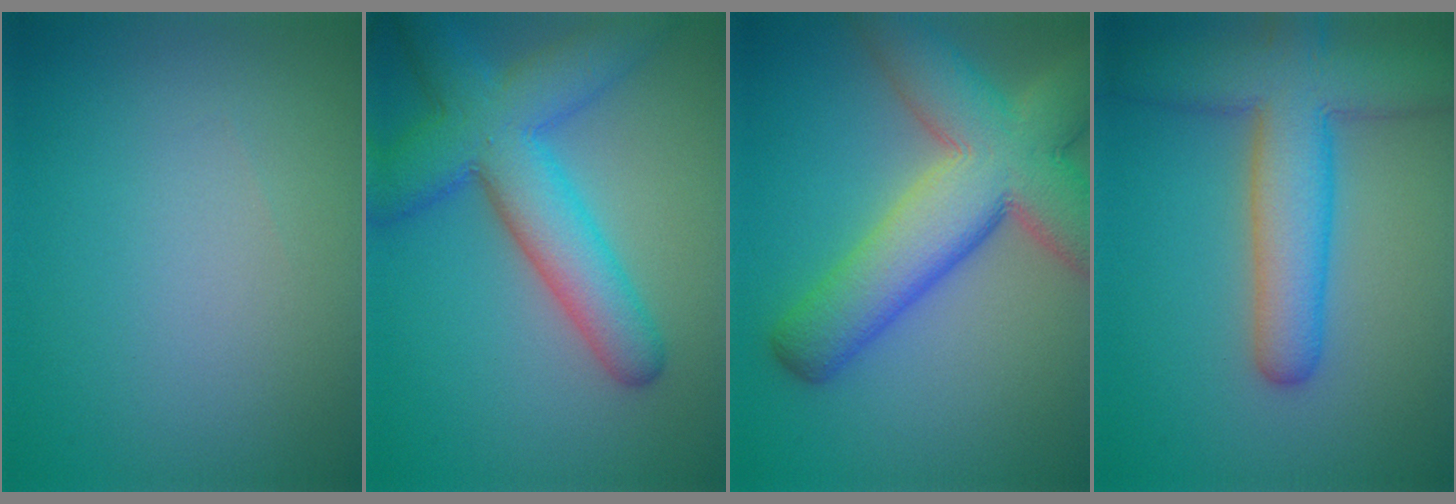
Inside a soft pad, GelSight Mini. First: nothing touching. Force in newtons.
{"total": 7.8, "press": 7.8, "slide": 0.3}
{"total": 10.8, "press": 10.8, "slide": 0.6}
{"total": 8.0, "press": 8.0, "slide": 0.5}